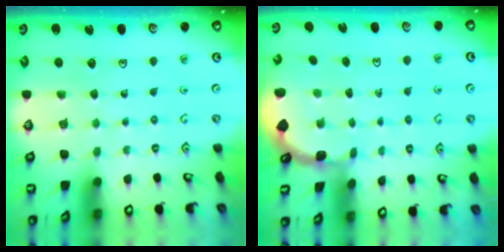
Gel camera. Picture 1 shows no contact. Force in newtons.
{"total": 1.1, "press": 1.0, "slide": 0.1}